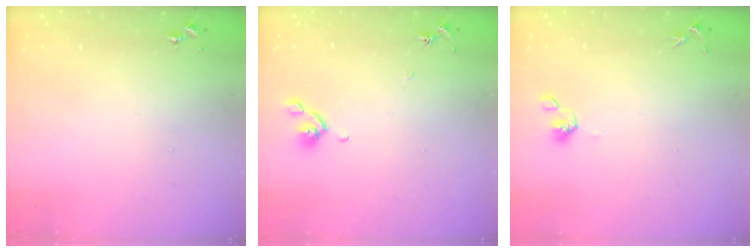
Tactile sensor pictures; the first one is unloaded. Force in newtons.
{"total": 6.6, "press": 6.4, "slide": 1.6}
{"total": 5.8, "press": 5.5, "slide": 1.8}